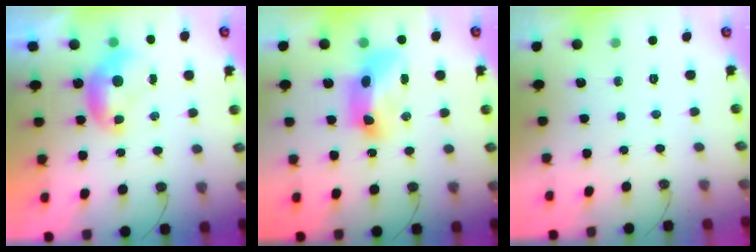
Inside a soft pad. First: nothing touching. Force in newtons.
{"total": 9.1, "press": 9.1, "slide": 0.8}
{"total": 0.0}